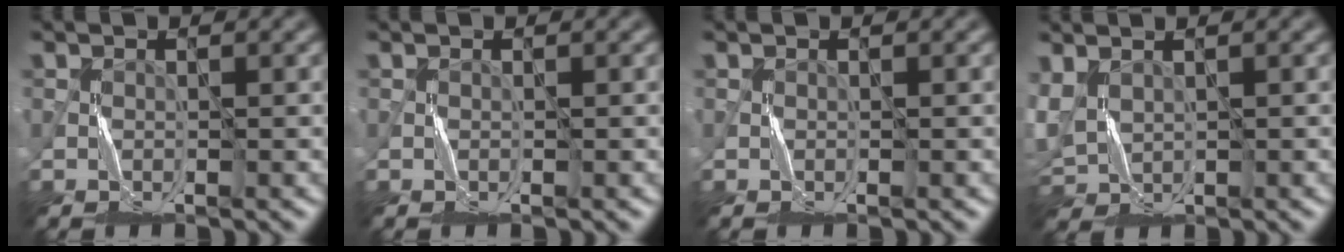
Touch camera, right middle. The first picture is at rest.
{"total": 0.0}
{"total": 0.0}
{"total": 3.2, "force": [1.1, 2.2, 2.0], "torque": [-0.065, 0.001, 0.024]}